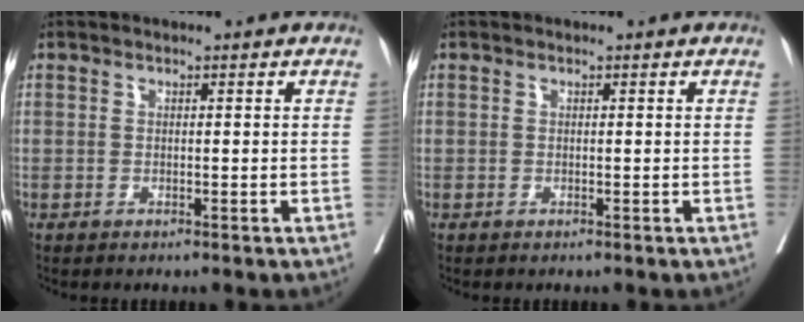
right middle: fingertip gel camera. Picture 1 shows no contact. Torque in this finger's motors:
{"motor_torque": [-0.37, -0.34, 0.10, 0.04]}